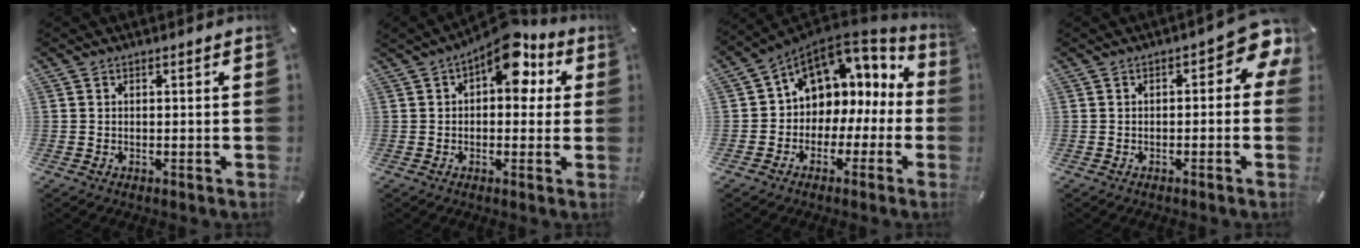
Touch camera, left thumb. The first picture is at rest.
{"total": 11.4, "force": [5.1, 6.1, 8.2], "torque": [-0.107, -0.023, 0.085]}
{"total": 9.2, "force": [3.6, 7.9, 3.1], "torque": [-0.062, -0.029, 0.070]}
{"total": 5.9, "force": [0.9, 3.0, 4.9], "torque": [-0.063, -0.008, 0.011]}